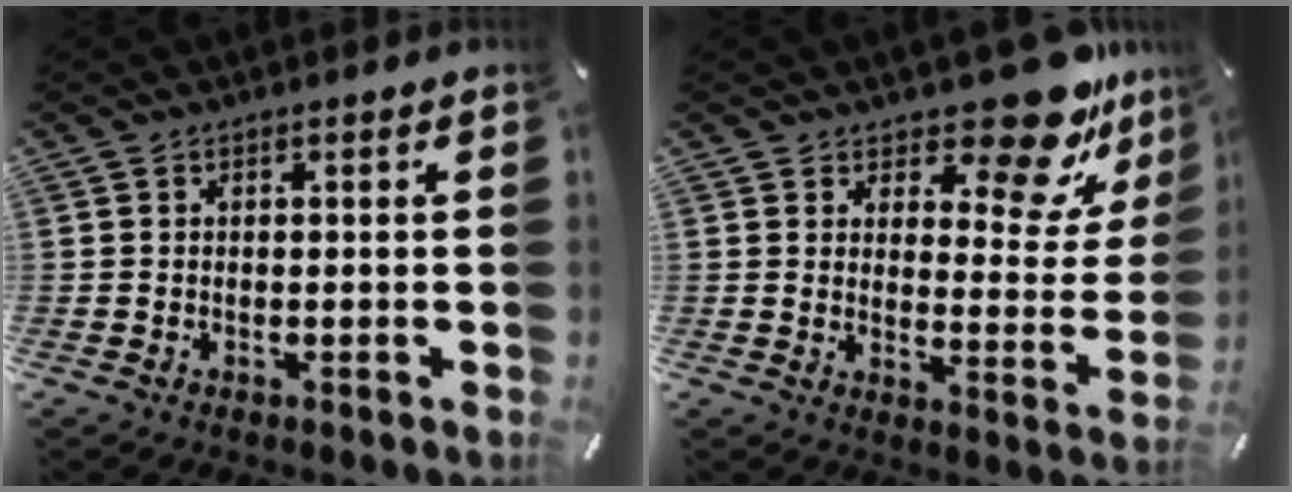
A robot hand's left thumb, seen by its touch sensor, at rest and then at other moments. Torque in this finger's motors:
{"motor_torque": [1.07, -0.23, 0.32, -0.15, 0.04]}